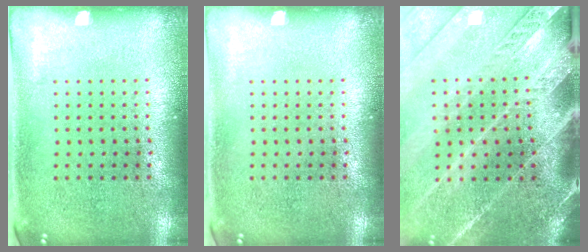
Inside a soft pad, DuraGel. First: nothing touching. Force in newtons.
{"total": 0.0}
{"total": 3.7, "press": 3.2, "slide": 2.0}